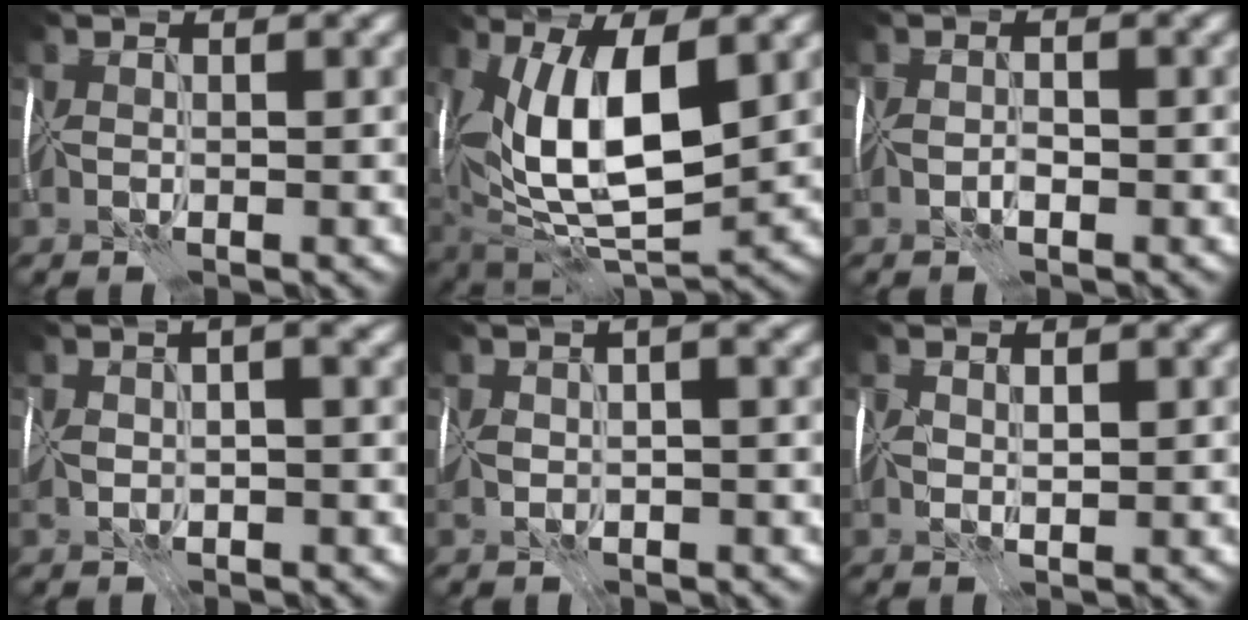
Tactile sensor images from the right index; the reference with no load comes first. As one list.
[{"total": 12.7, "force": [2.6, 5.6, 11.1], "torque": [-0.187, -0.004, 0.044]}, {"total": 1.2, "force": [-0.5, 0.6, 0.9], "torque": [-0.017, 0.004, -0.011]}, {"total": 4.1, "force": [0.5, 2.1, 3.5], "torque": [-0.049, 0.013, 0.006]}, {"total": 3.5, "force": [0.4, 1.8, 3.0], "torque": [-0.044, 0.010, 0.007]}, {"total": 1.4, "force": [0.3, 0.9, 1.1], "torque": [-0.021, 0.002, 0.006]}]